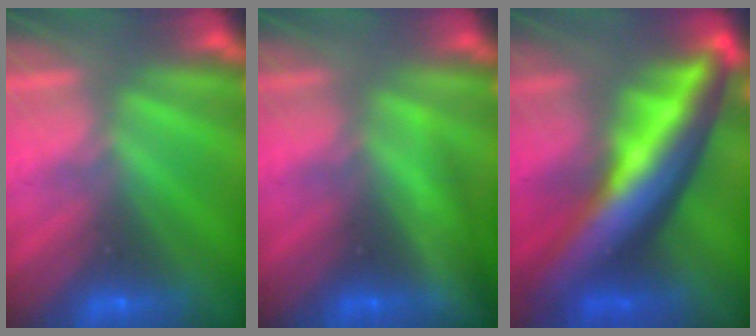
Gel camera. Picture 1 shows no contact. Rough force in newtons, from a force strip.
{"total": 3.4}
{"total": 8.1}